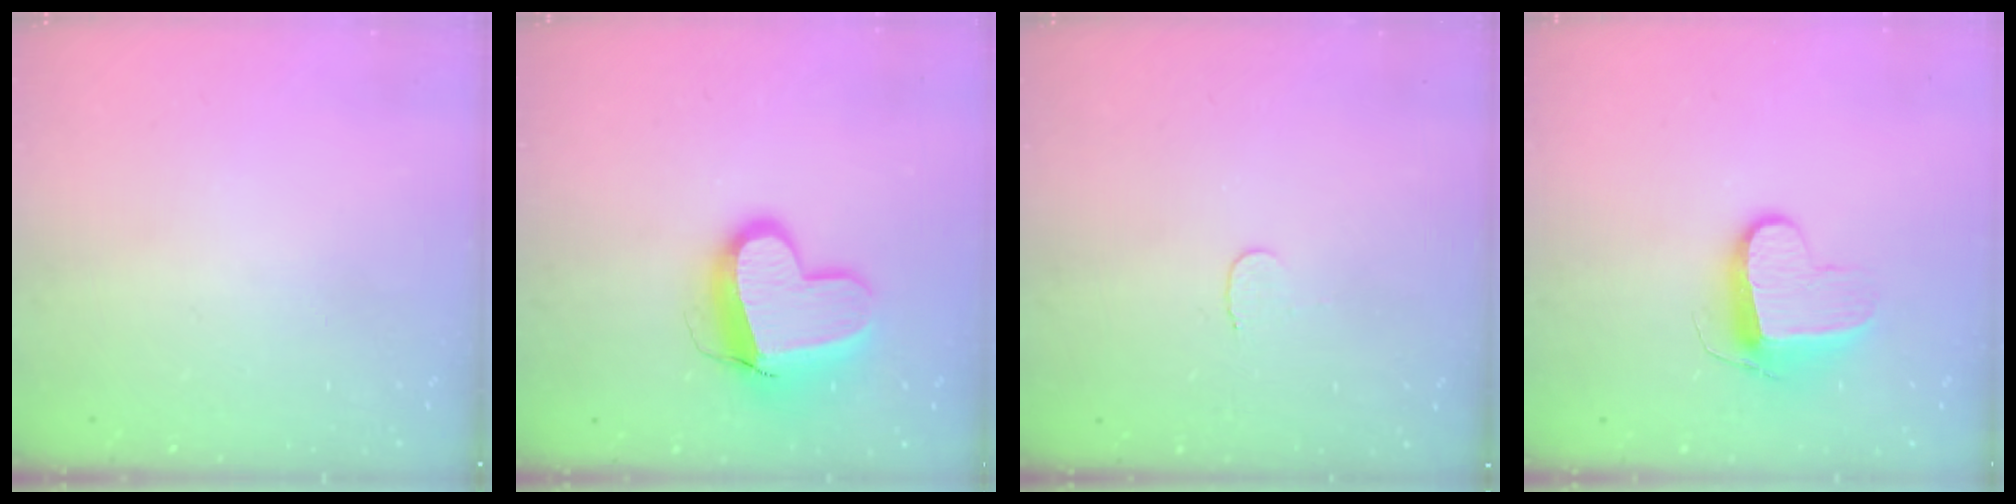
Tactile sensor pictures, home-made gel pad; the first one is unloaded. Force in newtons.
{"total": 13.1, "press": 13.0, "slide": 1.3}
{"total": 3.5, "press": 3.5, "slide": 0.4}
{"total": 9.2, "press": 9.2, "slide": 0.3}